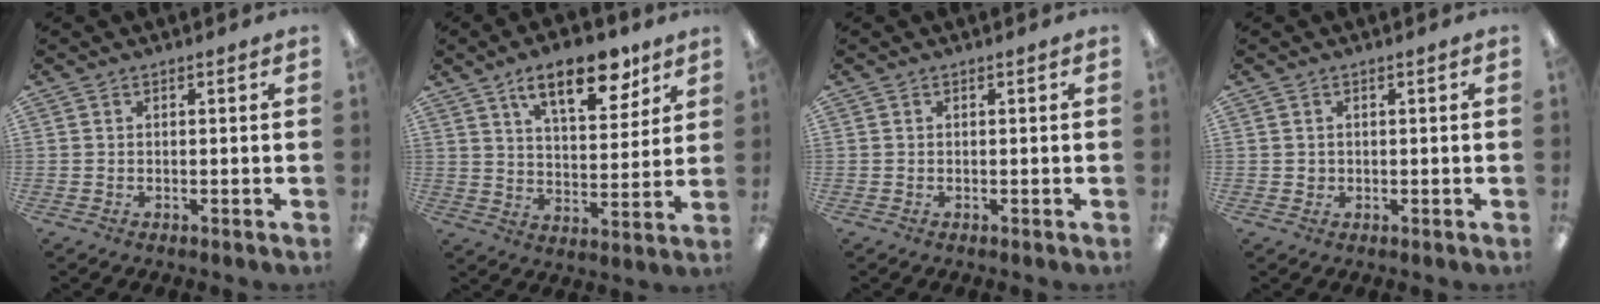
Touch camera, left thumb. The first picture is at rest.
{"total": 14.5, "force": [9.3, 6.1, 9.3], "torque": [-0.126, -0.041, 0.155]}
{"total": 0.0}
{"total": 0.9, "force": [0.1, 0.9, 0.3], "torque": [-0.006, 0.006, 0.000]}